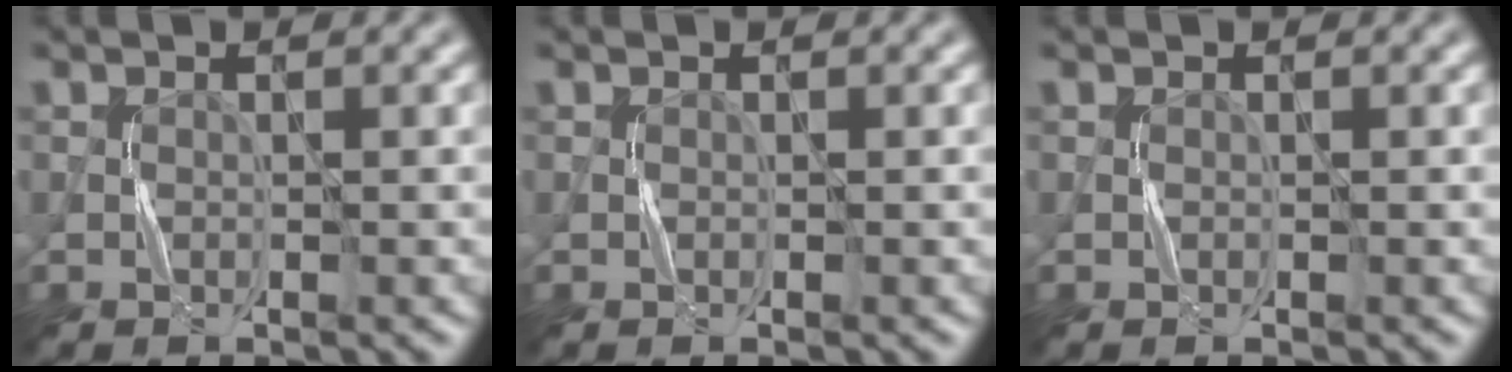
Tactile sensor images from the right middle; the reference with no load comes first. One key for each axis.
{"total": 0.0}
{"total": 0.0}